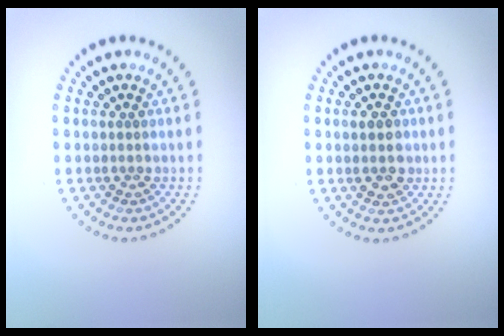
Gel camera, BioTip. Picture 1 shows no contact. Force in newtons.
{"total": 2.0, "press": 2.0, "slide": 0.0}